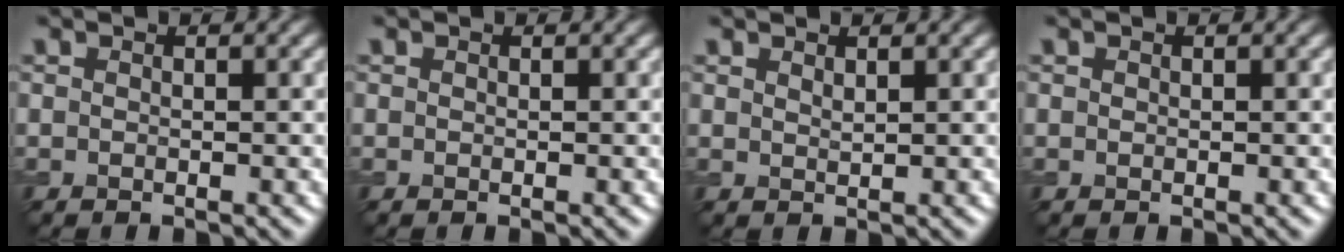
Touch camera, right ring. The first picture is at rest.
{"total": 0.0}
{"total": 0.7, "force": [0.7, 0.2, 0.3], "torque": [-0.007, -0.001, 0.016]}
{"total": 0.0}